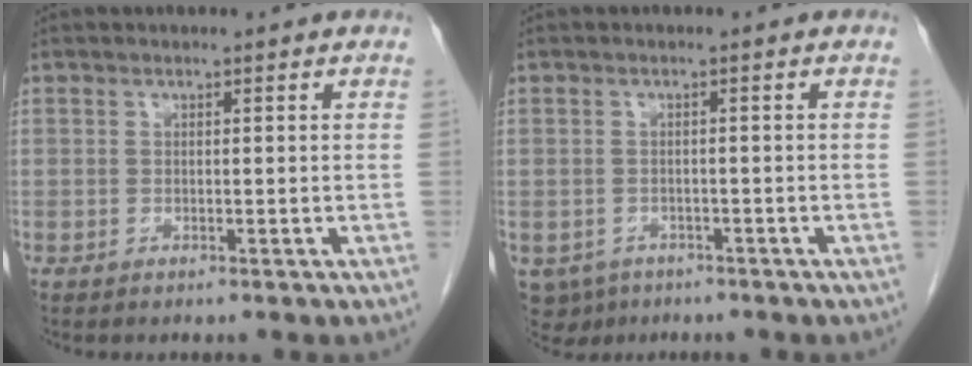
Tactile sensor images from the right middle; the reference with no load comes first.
{"total": 5.2, "force": [-3.3, 3.8, 1.2], "torque": [-0.022, -0.001, -0.048]}